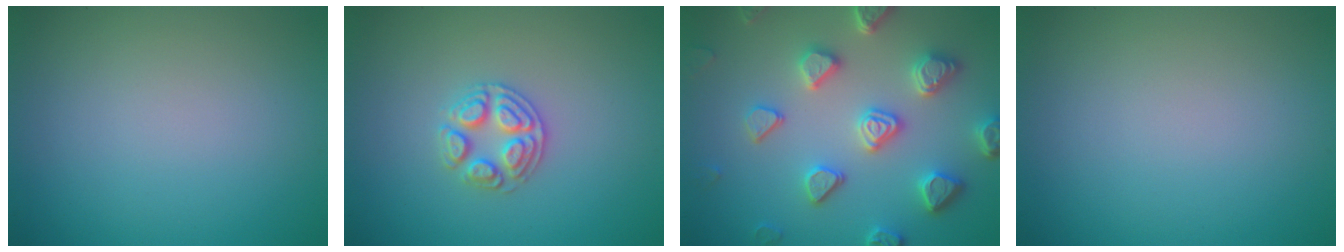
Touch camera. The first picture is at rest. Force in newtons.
{"total": 2.7, "press": 2.6, "slide": 0.7}
{"total": 5.4, "press": 4.9, "slide": 2.3}
{"total": 0.0}